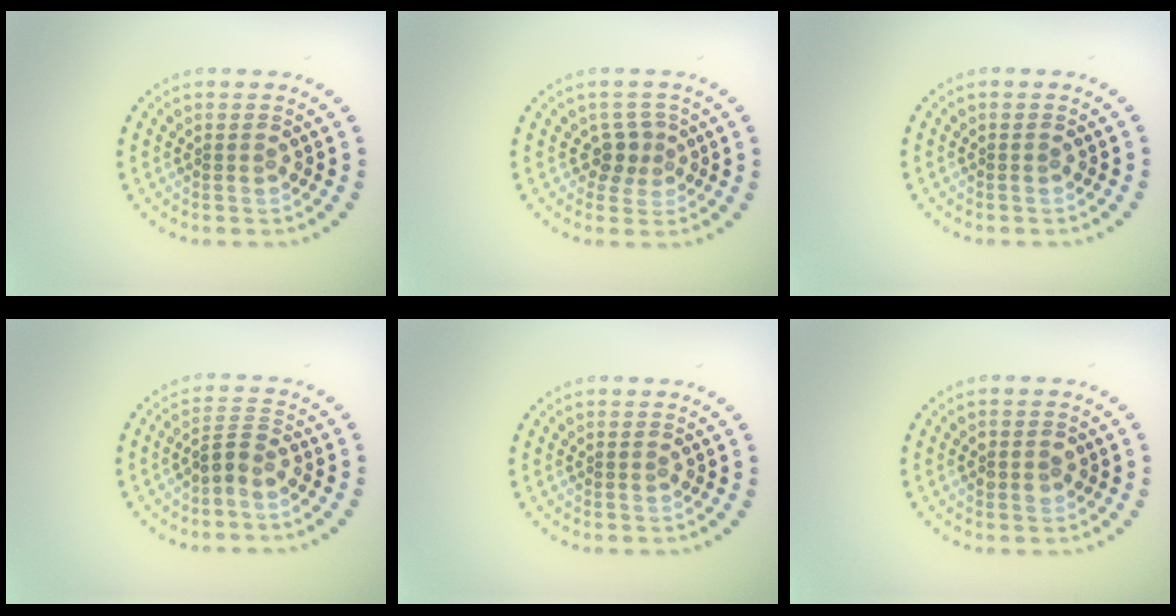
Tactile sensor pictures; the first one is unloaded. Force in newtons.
{"total": 1.8, "press": 1.4, "slide": 1.2}
{"total": 0.0}
{"total": 2.2, "press": 1.6, "slide": 1.5}
{"total": 0.0}
{"total": 1.2, "press": 1.2, "slide": 0.2}